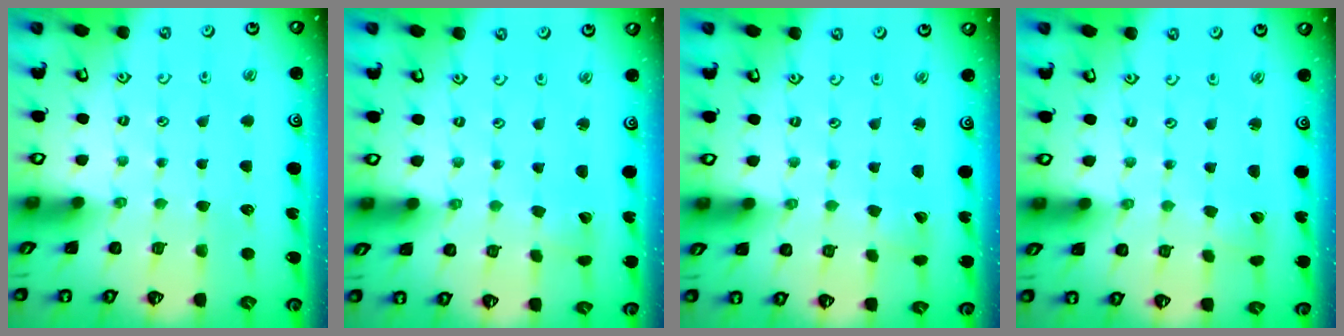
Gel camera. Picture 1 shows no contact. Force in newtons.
{"total": 1.4, "press": 1.4, "slide": 0.2}
{"total": 2.6, "press": 2.6, "slide": 0.2}
{"total": 2.7, "press": 2.7, "slide": 0.2}